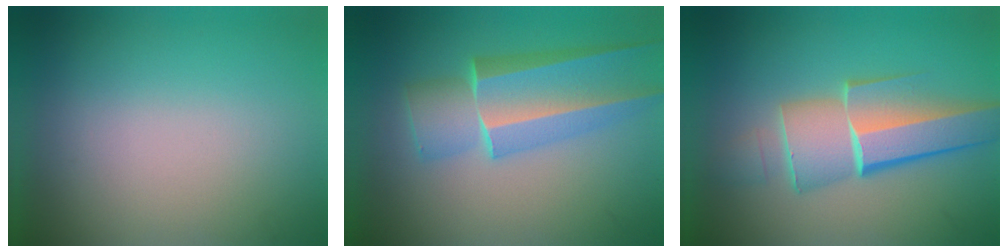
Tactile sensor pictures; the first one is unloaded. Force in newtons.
{"total": 4.6}
{"total": 6.0}